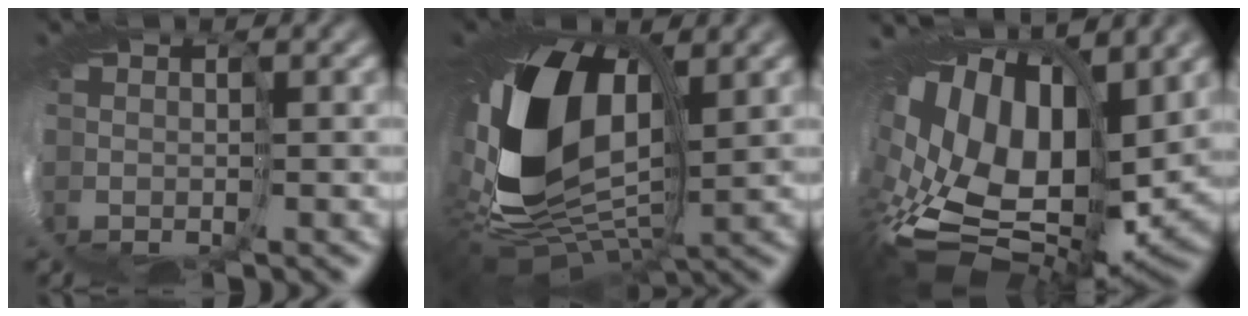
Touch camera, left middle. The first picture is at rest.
{"total": 14.0, "force": [1.2, 8.9, 10.8], "torque": [-0.264, -0.022, 0.026]}
{"total": 14.4, "force": [2.0, 8.9, 11.1], "torque": [-0.238, -0.016, 0.059]}